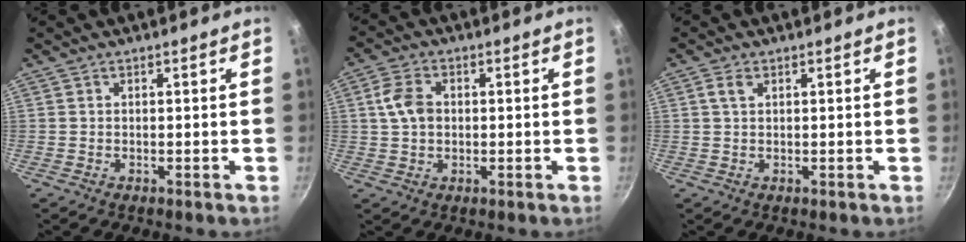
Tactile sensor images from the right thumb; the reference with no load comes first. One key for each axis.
{"total": 5.9, "fx": 0.6, "fy": 4.2, "fz": 4.1, "tx": -0.071, "ty": 0.009, "tz": 0.006}
{"total": 2.0, "fx": 0.8, "fy": 1.2, "fz": 1.4, "tx": -0.024, "ty": 0.001, "tz": 0.015}